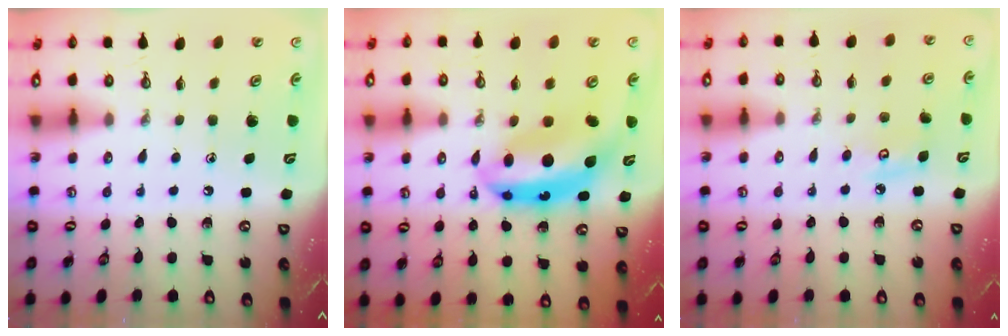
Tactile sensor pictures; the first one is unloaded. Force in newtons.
{"total": 12.7, "press": 12.6, "slide": 0.9}
{"total": 6.3, "press": 6.3, "slide": 0.4}